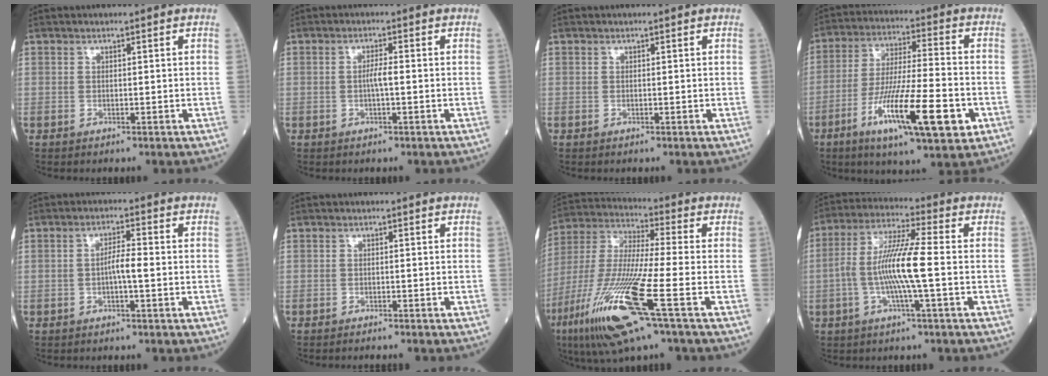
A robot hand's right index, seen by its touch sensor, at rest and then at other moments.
{"total": 2.1, "force": [-0.3, 0.1, 2.0], "torque": [-0.038, 0.002, -0.006]}
{"total": 0.0}
{"total": 16.5, "force": [-6.5, 2.0, 15.0], "torque": [-0.269, -0.022, -0.107]}
{"total": 2.9, "force": [-0.6, 0.2, 2.9], "torque": [-0.048, 0.003, -0.012]}
{"total": 1.9, "force": [-1.8, -0.1, 0.5], "torque": [-0.006, -0.001, -0.023]}
{"total": 19.3, "force": [-8.4, 0.8, 17.3], "torque": [-0.390, -0.047, -0.167]}
{"total": 10.1, "force": [-1.6, 0.0, 10.0], "torque": [-0.198, 0.008, -0.041]}